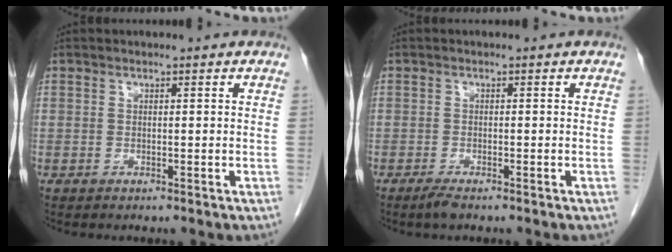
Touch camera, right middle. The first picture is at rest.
{"total": 1.6, "force": [-1.2, 0.1, 0.9], "torque": [-0.028, -0.005, -0.024]}